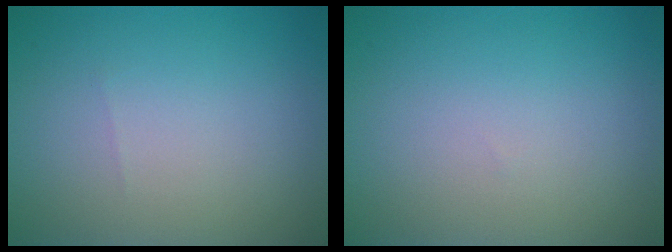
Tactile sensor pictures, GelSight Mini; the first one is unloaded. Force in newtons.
{"total": 0.0}